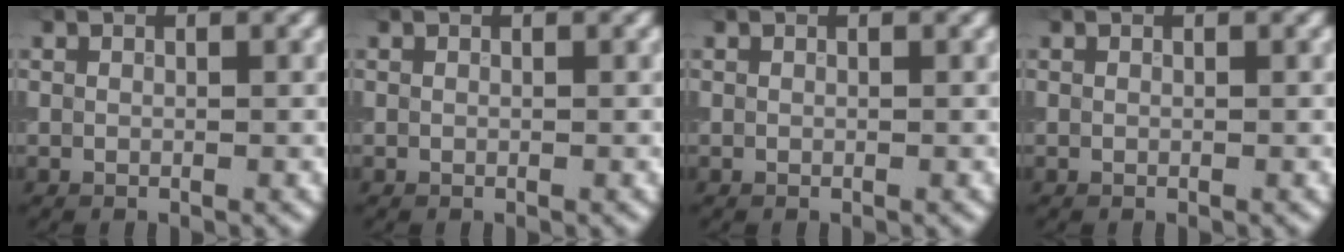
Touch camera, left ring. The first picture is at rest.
{"total": 0.0}
{"total": 0.0}
{"total": 0.0}